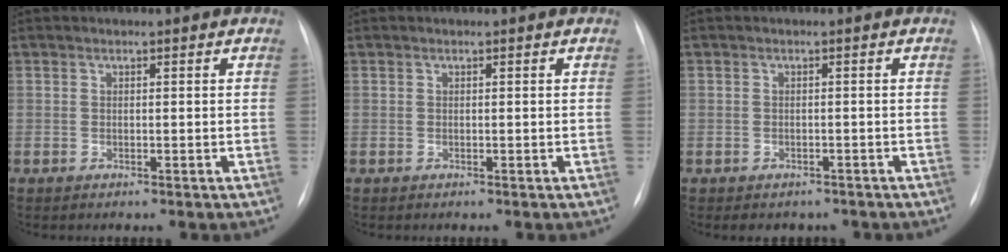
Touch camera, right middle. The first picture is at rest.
{"total": 0.0}
{"total": 3.5, "force": [-2.8, 2.1, 0.3], "torque": [-0.003, 0.009, -0.035]}